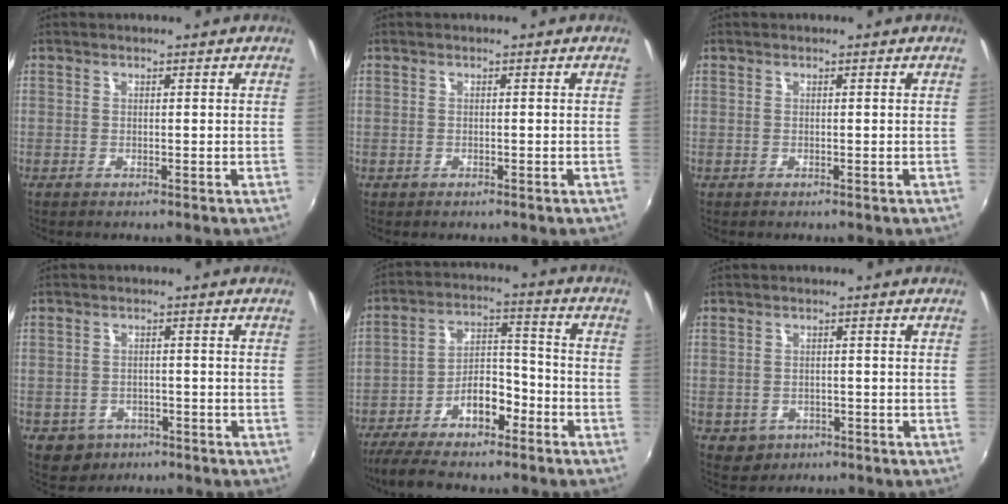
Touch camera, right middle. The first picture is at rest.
{"total": 0.0}
{"total": 0.0}
{"total": 5.6, "force": [-2.7, 4.7, 1.6], "torque": [-0.047, -0.004, -0.032]}
{"total": 12.8, "force": [-8.5, 5.4, 7.9], "torque": [-0.156, 0.022, -0.142]}
{"total": 4.0, "force": [-1.3, 3.5, 1.4], "torque": [-0.037, -0.004, -0.011]}